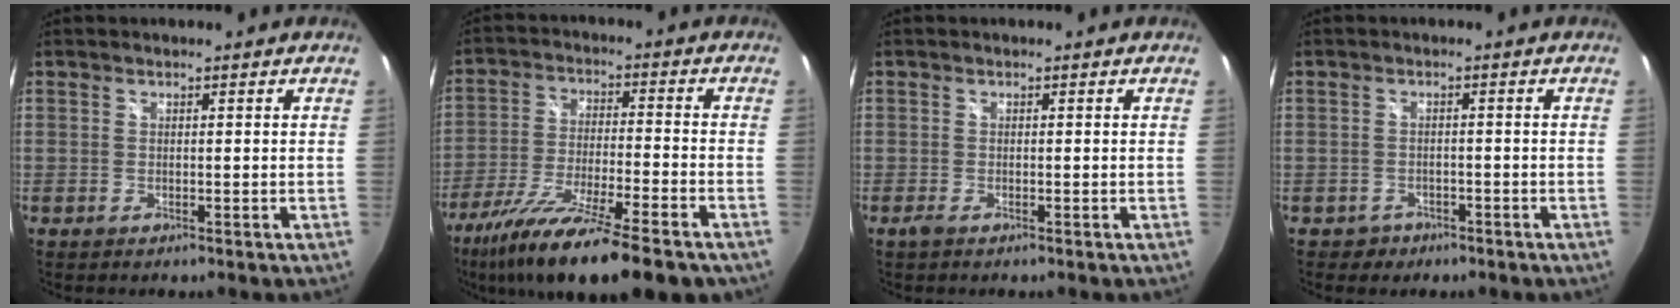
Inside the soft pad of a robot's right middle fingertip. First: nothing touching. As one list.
[{"total": 20.6, "force": [-15.2, 3.3, 13.5], "torque": [-0.255, -0.057, -0.258]}, {"total": 0.9, "force": [-0.6, 0.2, 0.6], "torque": [-0.012, -0.003, -0.014]}, {"total": 3.2, "force": [-1.9, 2.6, 0.4], "torque": [-0.019, 0.001, -0.026]}]